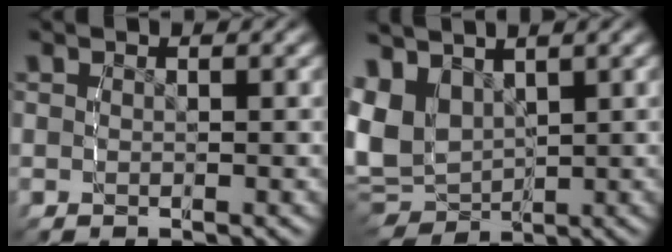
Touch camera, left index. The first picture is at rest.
{"total": 7.6, "force": [0.7, 6.4, 4.0], "torque": [-0.121, -0.040, 0.029]}